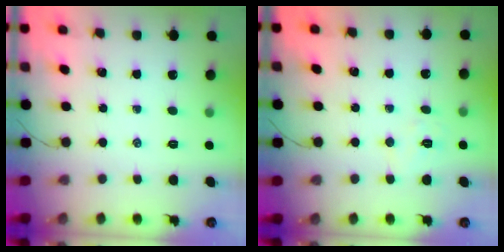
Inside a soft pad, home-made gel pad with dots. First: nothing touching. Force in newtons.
{"total": 4.5, "press": 4.4, "slide": 1.0}